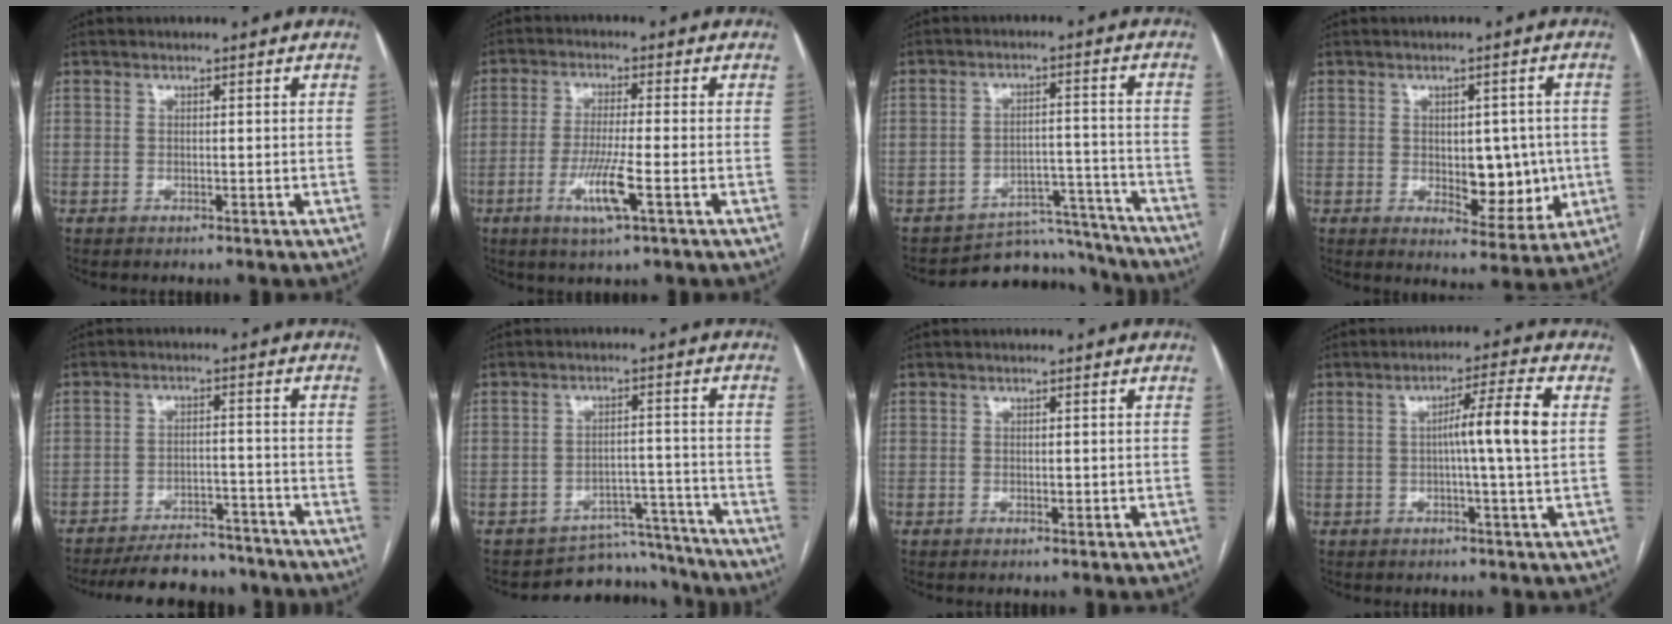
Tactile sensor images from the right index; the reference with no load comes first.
{"total": 7.2, "force": [-2.7, -0.1, 6.6], "torque": [-0.130, -0.017, -0.050]}
{"total": 10.6, "force": [-10.3, 2.6, -1.1], "torque": [0.035, 0.046, -0.142]}
{"total": 8.4, "force": [-0.5, 4.6, 7.0], "torque": [-0.074, 0.004, 0.006]}
{"total": 13.0, "force": [-11.9, 3.7, 3.8], "torque": [-0.052, 0.006, -0.162]}
{"total": 8.8, "force": [-8.2, 3.0, -1.1], "torque": [0.033, 0.047, -0.109]}
{"total": 0.9, "force": [0.0, 0.5, 0.7], "torque": [-0.010, -0.002, 0.001]}
{"total": 7.4, "force": [0.5, -1.0, 7.3], "torque": [-0.116, 0.007, 0.007]}